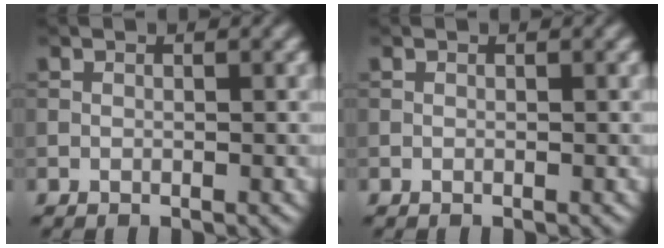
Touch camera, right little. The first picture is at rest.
{"total": 0.0}